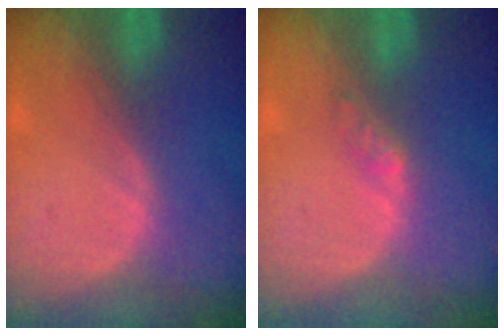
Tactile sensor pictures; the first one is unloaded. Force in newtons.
{"total": 1.7, "press": 1.7, "slide": 0.2}